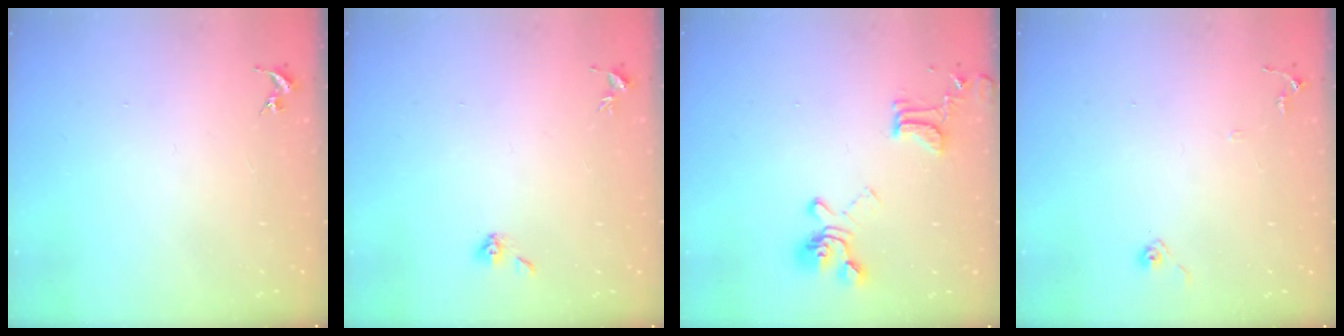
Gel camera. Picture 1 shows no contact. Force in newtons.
{"total": 4.0, "press": 3.5, "slide": 2.1}
{"total": 16.2, "press": 16.2, "slide": 1.7}
{"total": 6.7, "press": 6.6, "slide": 0.6}